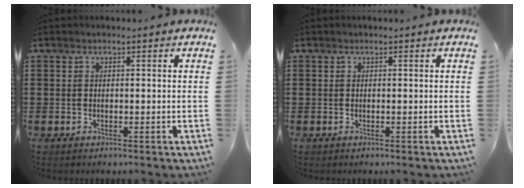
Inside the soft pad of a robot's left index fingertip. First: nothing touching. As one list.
[{"total": 0.0}]